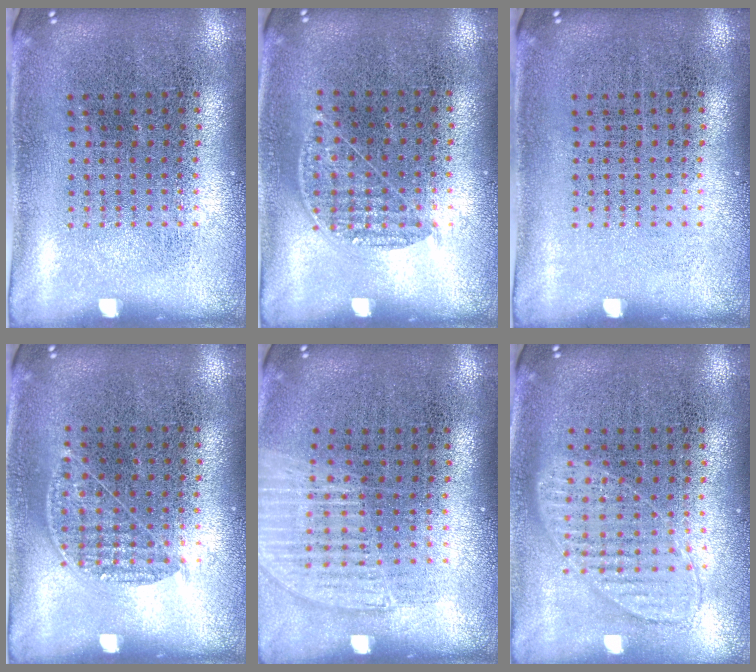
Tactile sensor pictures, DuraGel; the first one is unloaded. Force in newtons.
{"total": 0.8, "press": 0.7, "slide": 0.5}
{"total": 0.0}
{"total": 0.8, "press": 0.7, "slide": 0.5}
{"total": 1.1, "press": 1.0, "slide": 0.3}
{"total": 0.9, "press": 0.9, "slide": 0.1}